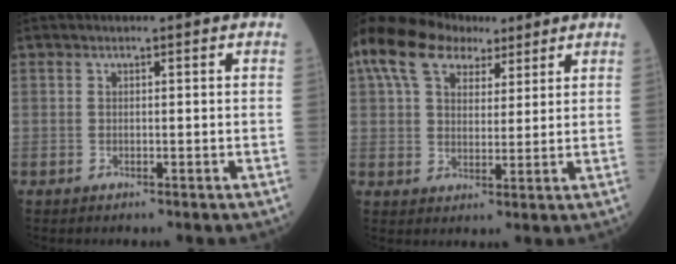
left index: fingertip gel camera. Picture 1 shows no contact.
{"total": 14.1, "force": [9.1, 8.1, 7.1], "torque": [-0.157, 0.059, 0.164]}